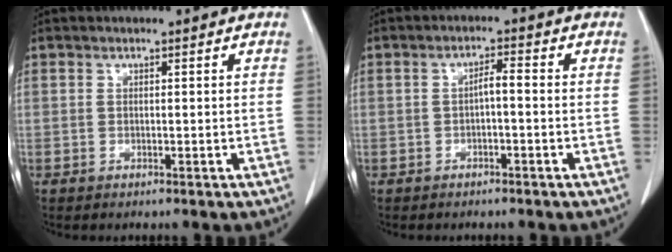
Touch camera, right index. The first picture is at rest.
{"total": 2.2, "force": [-0.4, 0.4, 2.1], "torque": [-0.035, 0.007, -0.008]}